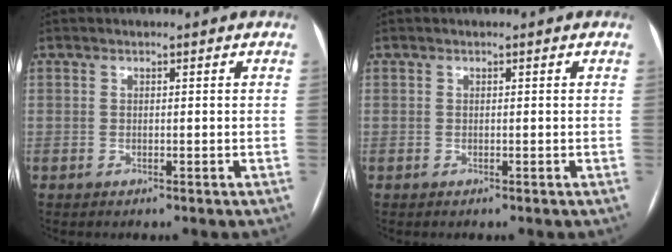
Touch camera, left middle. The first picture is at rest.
{"total": 0.0}